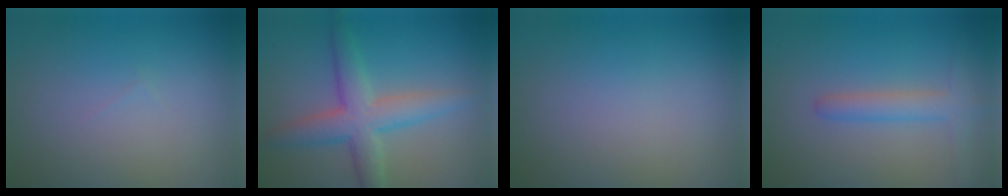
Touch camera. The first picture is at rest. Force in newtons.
{"total": 5.0, "press": 5.0, "slide": 0.1}
{"total": 0.0}
{"total": 2.6, "press": 2.6, "slide": 0.2}